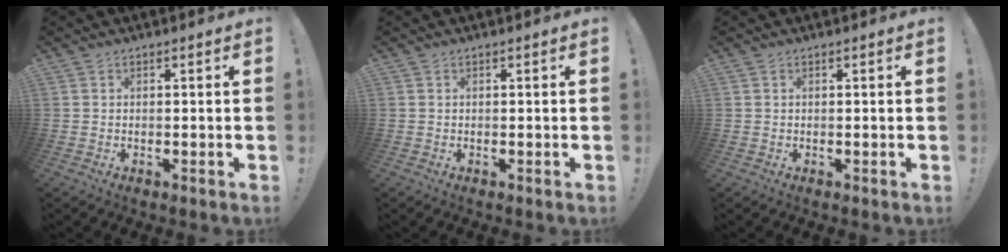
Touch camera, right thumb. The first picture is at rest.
{"total": 0.0}
{"total": 0.0}